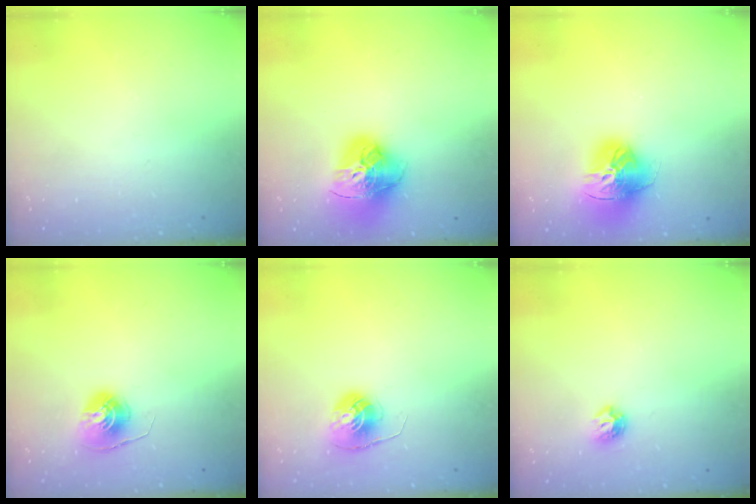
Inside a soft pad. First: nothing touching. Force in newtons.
{"total": 18.4, "press": 18.3, "slide": 1.9}
{"total": 17.9, "press": 17.9, "slide": 1.6}
{"total": 6.4, "press": 6.4, "slide": 0.6}
{"total": 6.1, "press": 6.1, "slide": 0.4}
{"total": 5.2, "press": 5.1, "slide": 0.8}